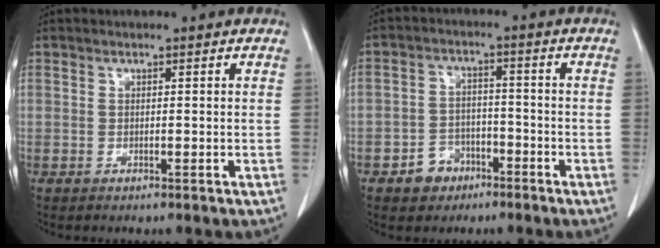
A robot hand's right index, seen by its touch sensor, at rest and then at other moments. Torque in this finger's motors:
{"motor_torque": [-0.08, -0.30, -0.36, -0.14]}